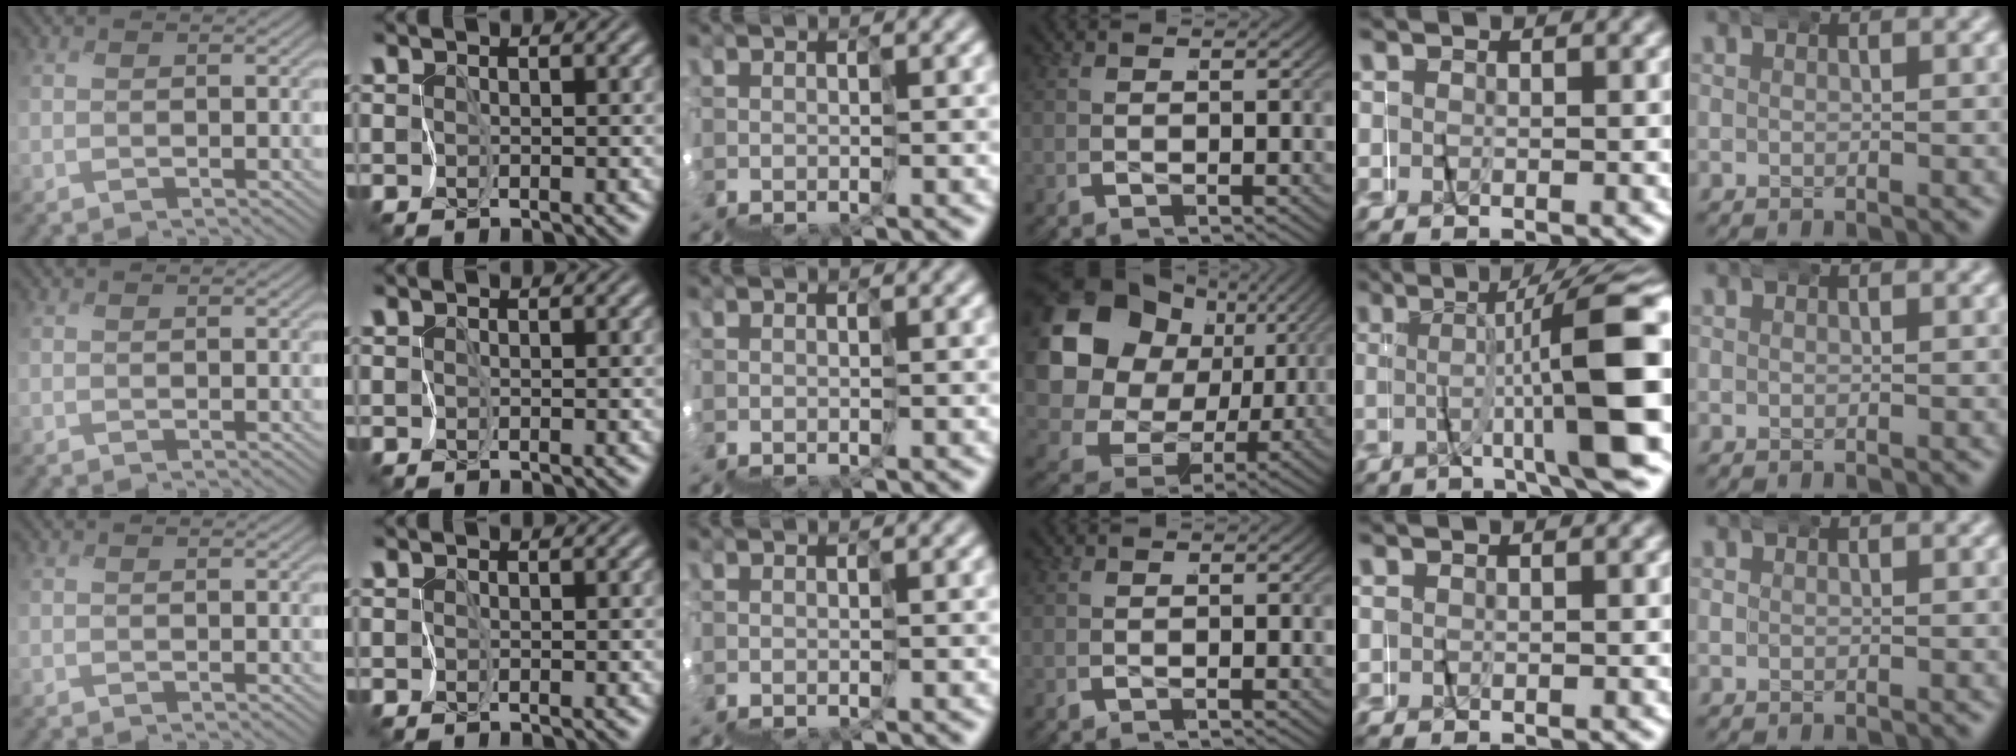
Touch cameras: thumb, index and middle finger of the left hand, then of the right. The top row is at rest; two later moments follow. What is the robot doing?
{"motion": "wrap", "object": "napkin"}